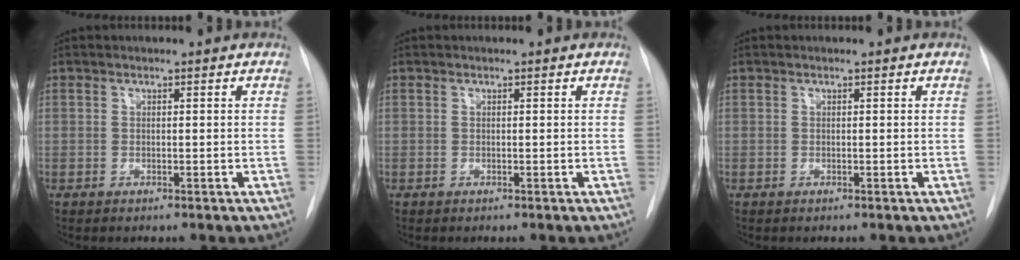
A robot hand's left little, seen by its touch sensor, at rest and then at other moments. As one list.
[{"total": 0.0}, {"total": 0.0}]